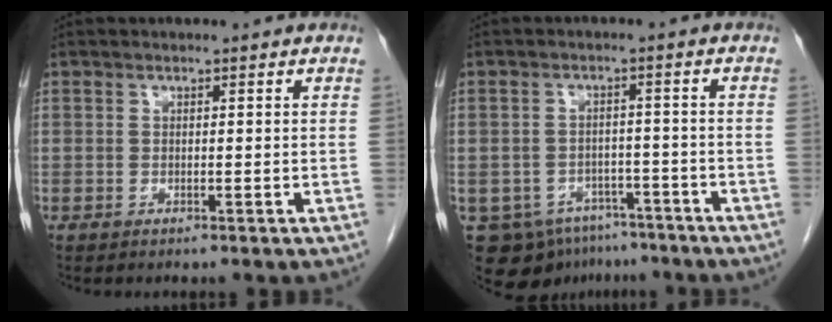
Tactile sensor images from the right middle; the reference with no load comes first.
{"total": 9.4, "force": [-6.4, 6.3, 2.7], "torque": [-0.041, 0.008, -0.088]}